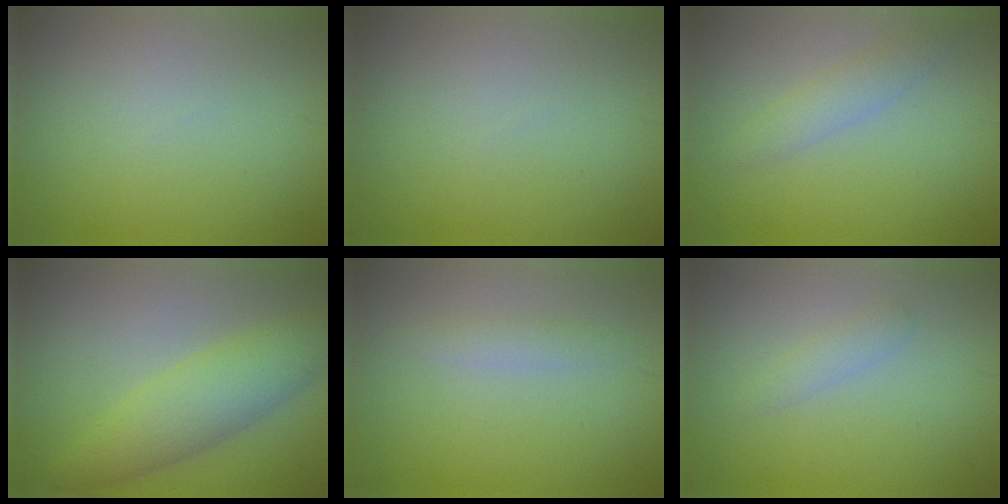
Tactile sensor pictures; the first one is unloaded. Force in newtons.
{"total": 0.0}
{"total": 2.1, "press": 2.1, "slide": 0.1}
{"total": 5.5, "press": 5.5, "slide": 0.1}
{"total": 1.2, "press": 1.2, "slide": 0.1}
{"total": 1.3, "press": 1.3, "slide": 0.1}